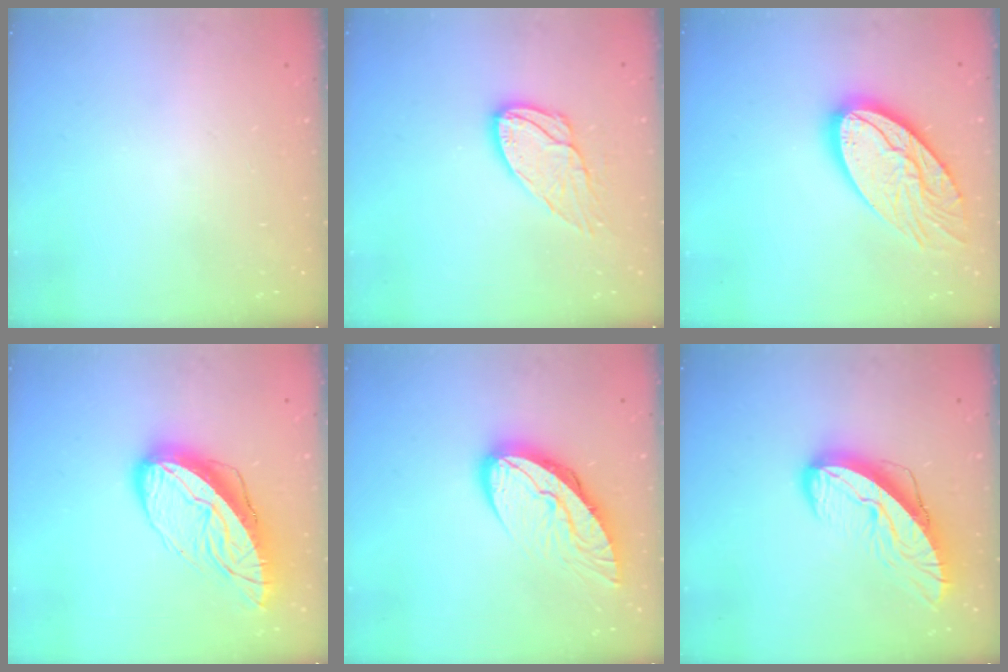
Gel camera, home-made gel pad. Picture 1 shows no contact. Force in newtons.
{"total": 11.7, "press": 11.6, "slide": 0.9}
{"total": 20.0, "press": 19.9, "slide": 1.9}
{"total": 15.2, "press": 15.1, "slide": 1.7}
{"total": 12.0, "press": 11.9, "slide": 1.1}
{"total": 12.9, "press": 12.8, "slide": 1.3}